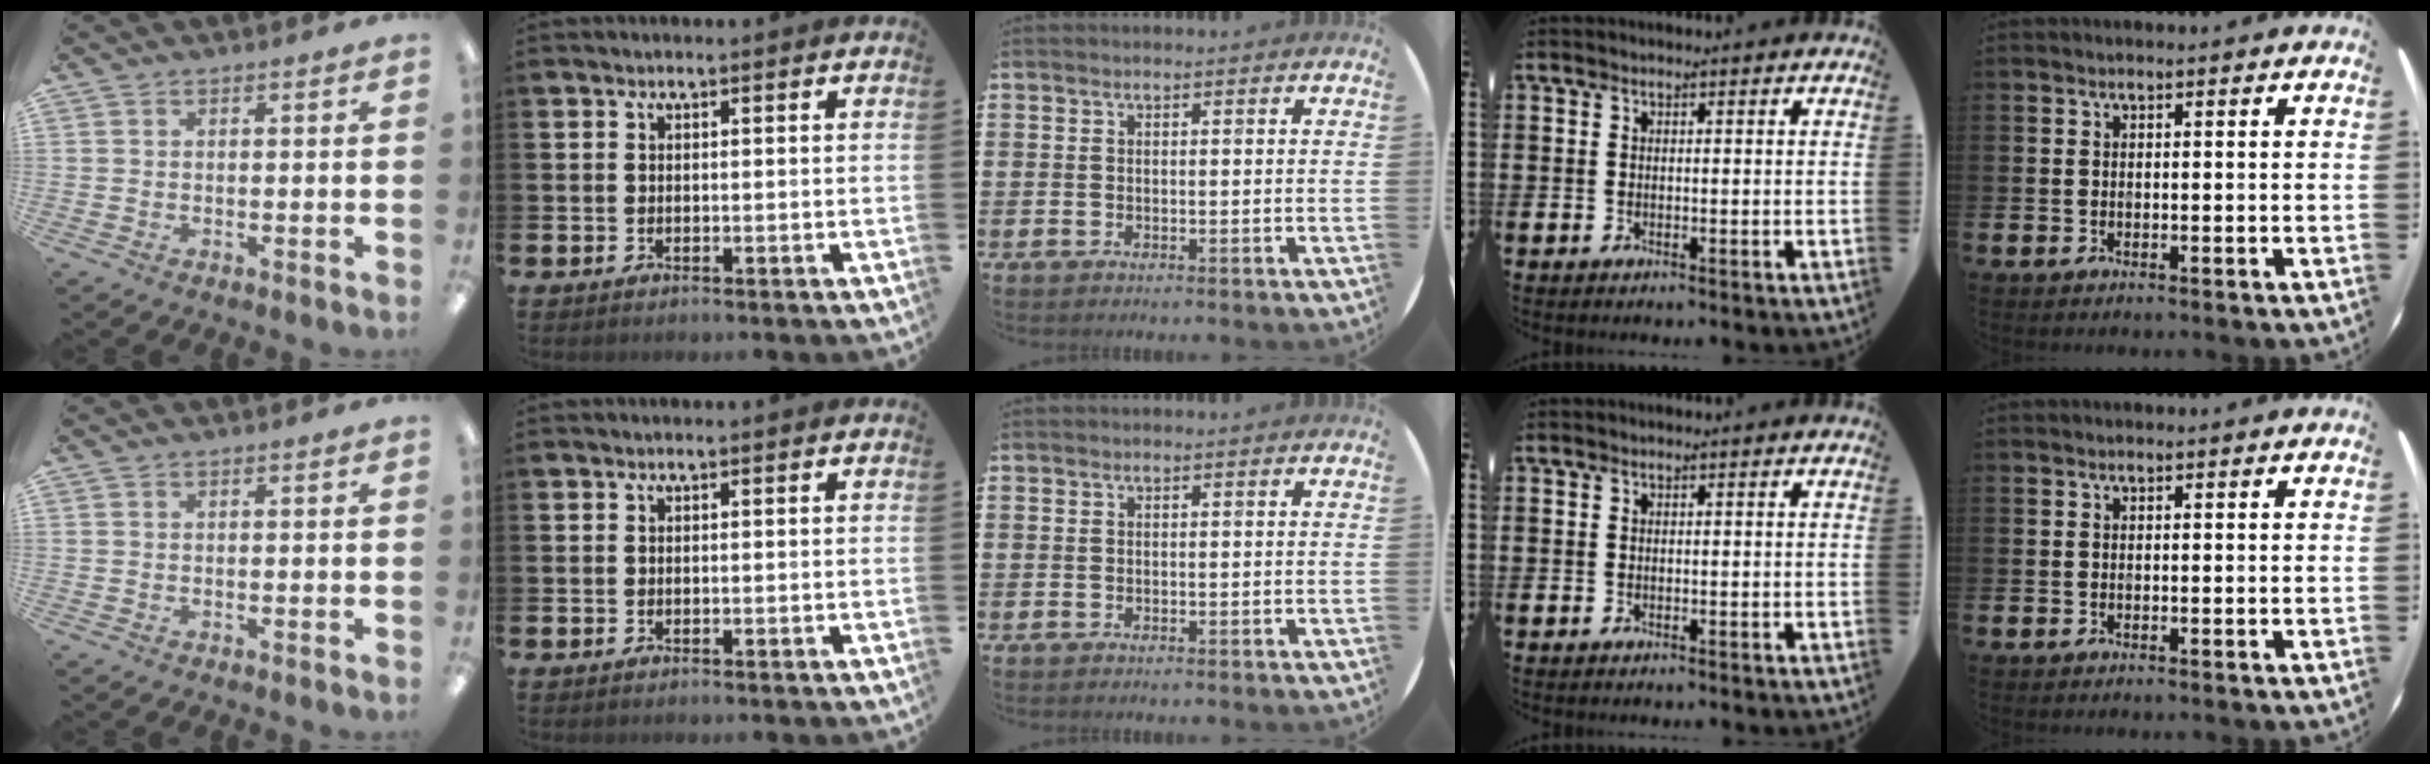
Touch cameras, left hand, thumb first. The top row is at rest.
{}